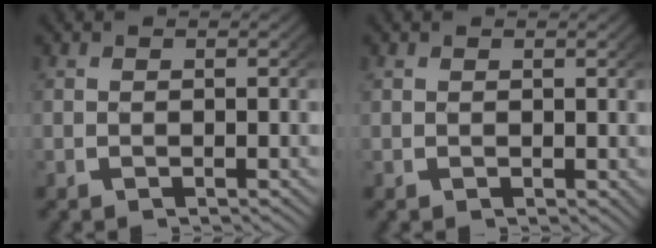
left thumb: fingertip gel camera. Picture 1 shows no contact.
{"total": 0.5, "force": [0.4, 0.3, 0.2], "torque": [0.001, -0.002, 0.013]}